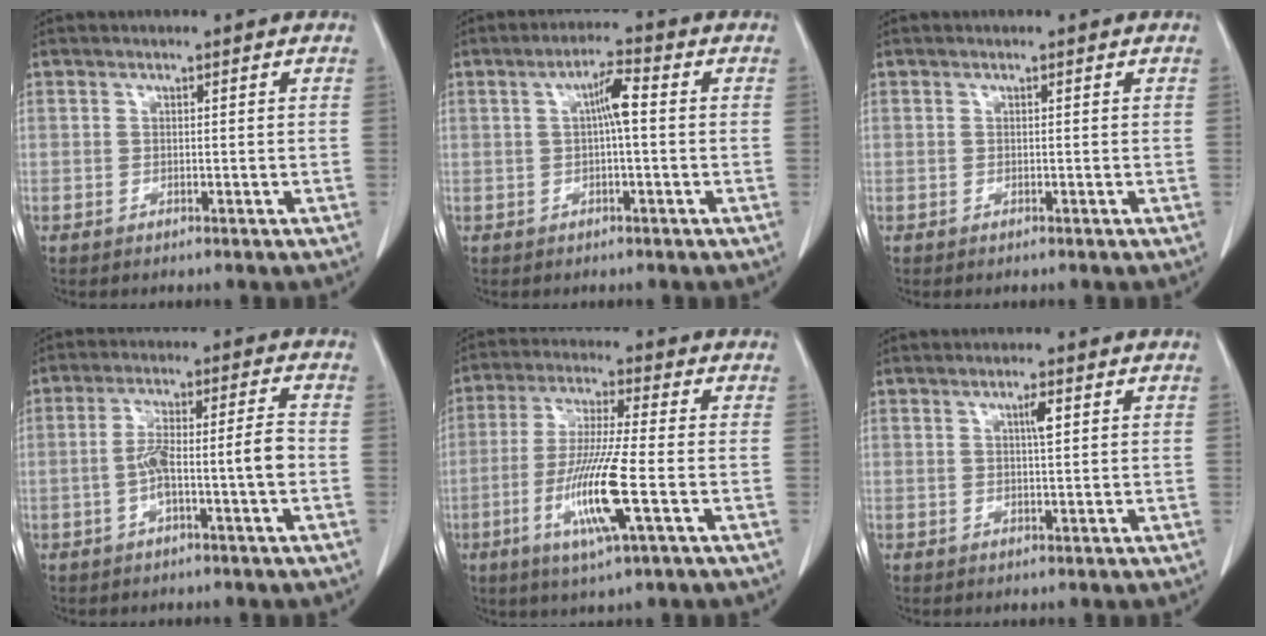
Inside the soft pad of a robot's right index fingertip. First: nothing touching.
{"total": 4.1, "force": [0.4, 0.5, 4.1], "torque": [-0.073, 0.010, 0.005]}
{"total": 0.0}
{"total": 7.5, "force": [-1.8, 0.4, 7.3], "torque": [-0.136, 0.022, -0.031]}
{"total": 11.6, "force": [-3.4, 0.0, 11.1], "torque": [-0.223, -0.018, -0.069]}
{"total": 2.1, "force": [0.8, 0.2, 1.9], "torque": [-0.035, 0.001, 0.013]}